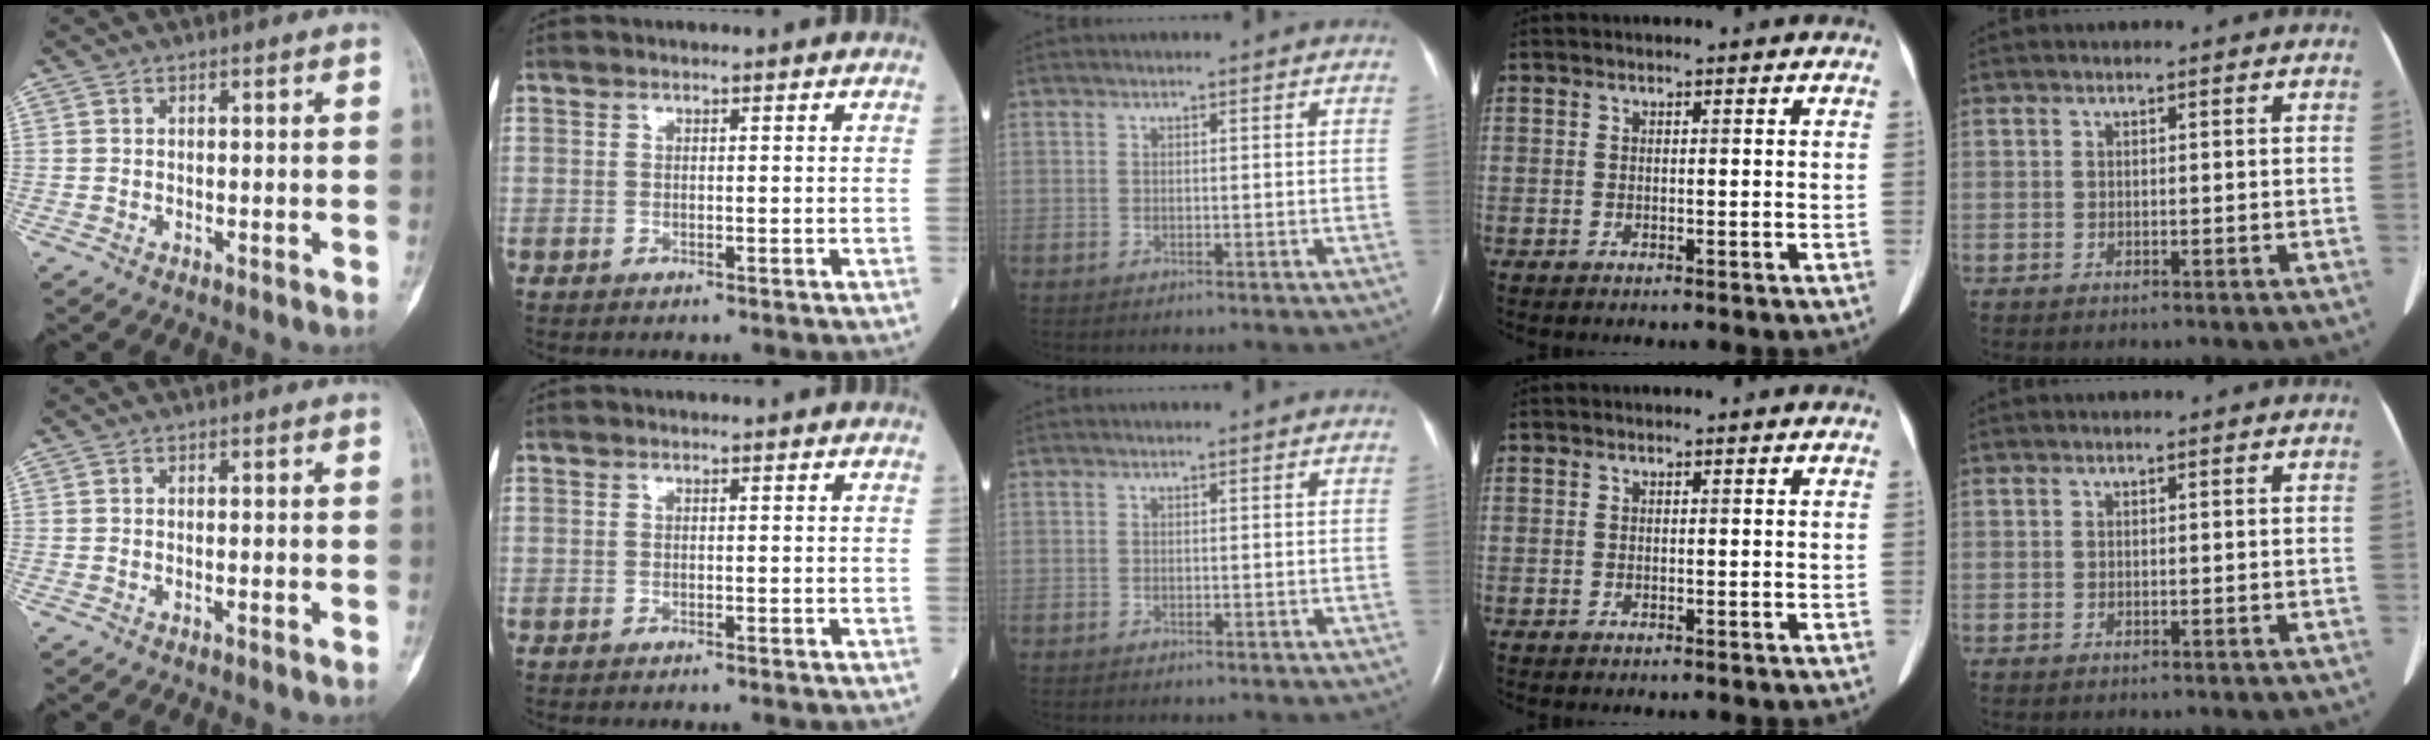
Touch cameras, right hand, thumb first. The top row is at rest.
{"thumb": {"total": 0.6, "force": [-0.3, 0.0, 0.5], "torque": [-0.010, 0.003, -0.002]}, "index": {"total": 1.1, "force": [-1.0, -0.1, 0.4], "torque": [-0.006, 0.000, -0.012]}}